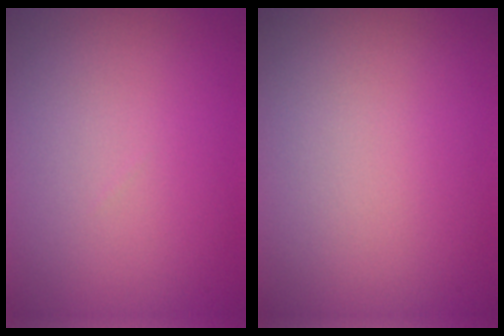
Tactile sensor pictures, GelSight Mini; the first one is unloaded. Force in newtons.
{"total": 0.0}